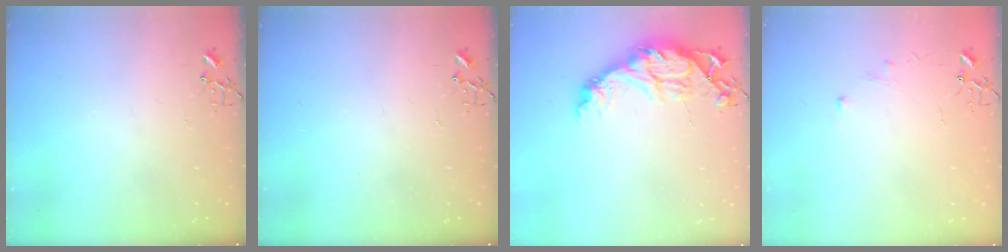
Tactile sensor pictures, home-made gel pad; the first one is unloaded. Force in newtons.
{"total": 0.0}
{"total": 15.5, "press": 15.4, "slide": 1.3}
{"total": 3.7, "press": 3.6, "slide": 0.4}